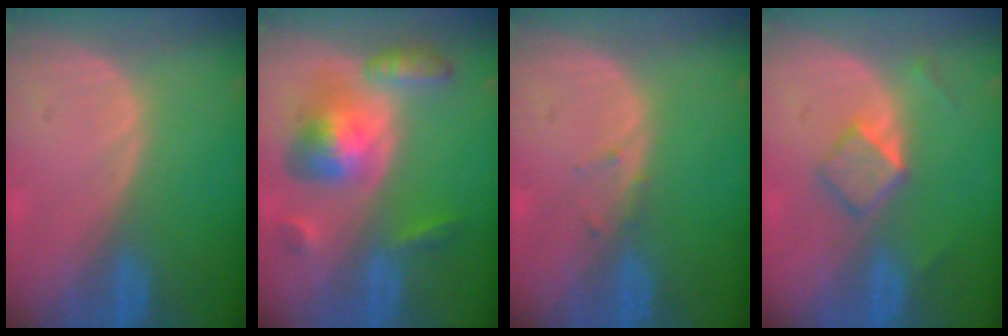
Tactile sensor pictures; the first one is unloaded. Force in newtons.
{"total": 8.2, "press": 8.2, "slide": 0.5}
{"total": 0.8, "press": 0.8, "slide": 0.2}
{"total": 4.1, "press": 3.9, "slide": 1.1}